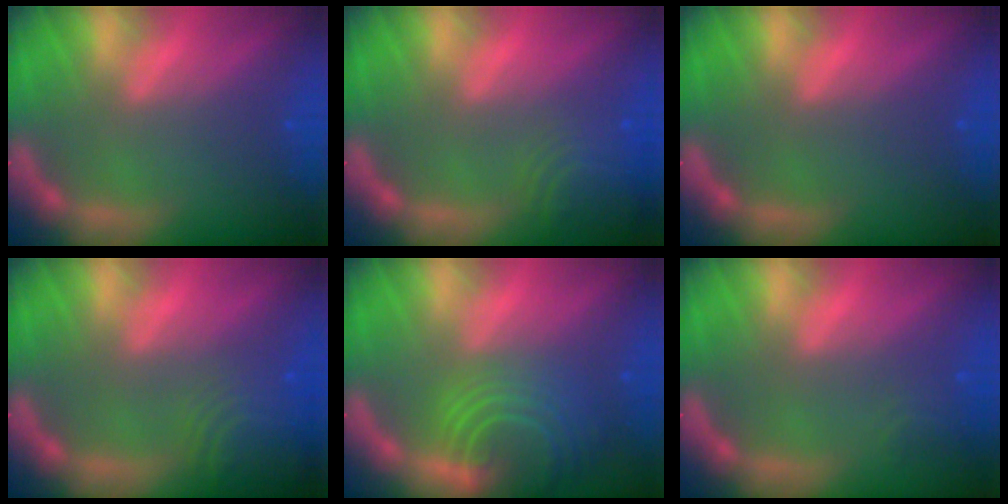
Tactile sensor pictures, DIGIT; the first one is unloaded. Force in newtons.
{"total": 5.6}
{"total": 0.0}
{"total": 6.6}
{"total": 9.0}
{"total": 1.4}